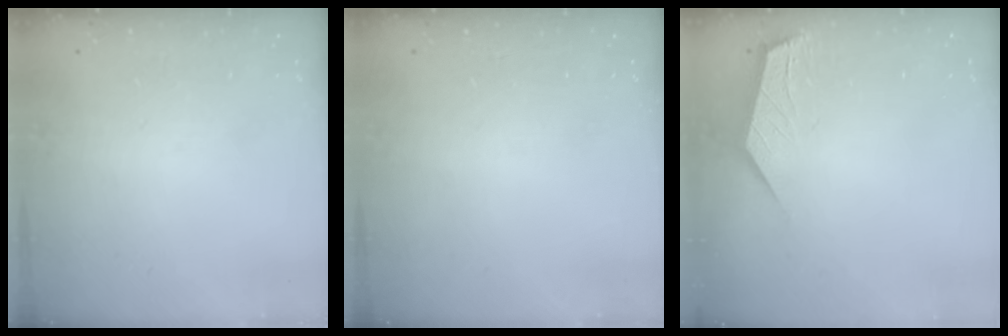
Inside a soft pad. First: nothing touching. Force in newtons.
{"total": 0.0}
{"total": 2.6, "press": 2.6, "slide": 0.4}